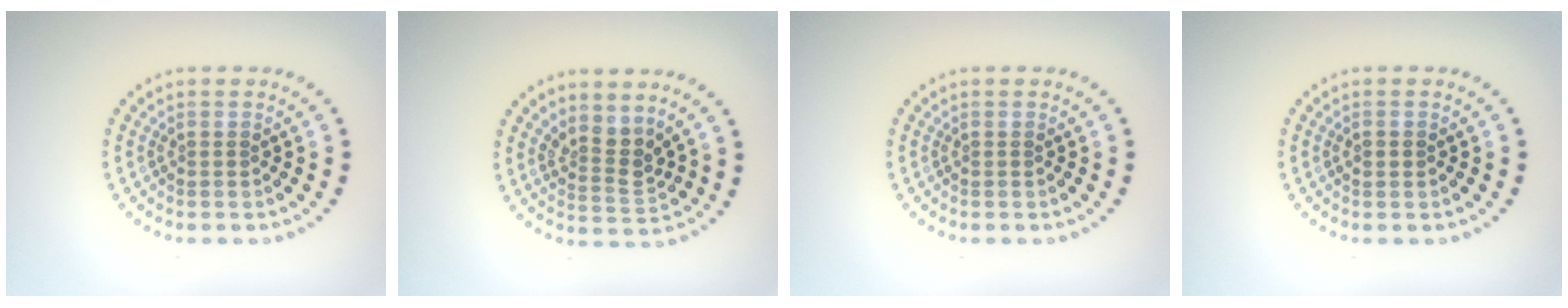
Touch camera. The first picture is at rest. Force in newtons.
{"total": 2.7, "press": 2.0, "slide": 1.8}
{"total": 0.0}
{"total": 1.1, "press": 1.1, "slide": 0.2}